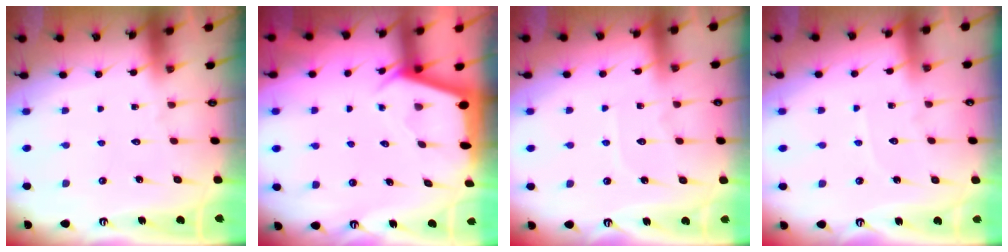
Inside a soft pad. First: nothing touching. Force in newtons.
{"total": 2.2, "press": 2.2, "slide": 0.3}
{"total": 4.8, "press": 4.8, "slide": 0.2}
{"total": 3.0, "press": 3.0, "slide": 0.3}